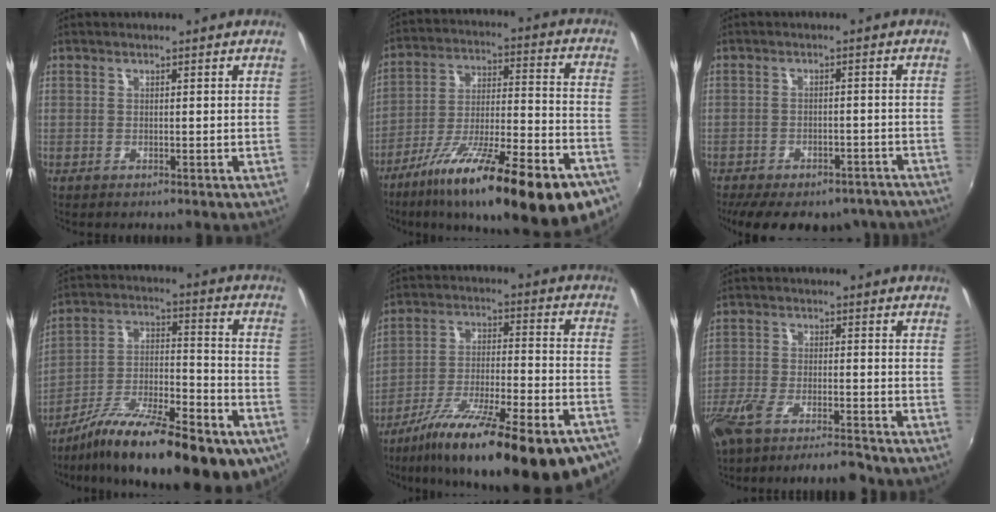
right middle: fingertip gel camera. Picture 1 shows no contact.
{"total": 29.2, "force": [-19.5, 6.2, 20.8], "torque": [-0.319, -0.050, -0.291]}
{"total": 18.7, "force": [-15.1, 7.6, 8.0], "torque": [-0.165, -0.006, -0.183]}
{"total": 25.0, "force": [-16.2, 7.7, 17.4], "torque": [-0.282, -0.024, -0.248]}
{"total": 29.3, "force": [-21.9, 5.6, 18.7], "torque": [-0.291, -0.052, -0.316]}
{"total": 11.3, "force": [-9.7, 2.0, 5.4], "torque": [-0.130, -0.021, -0.169]}